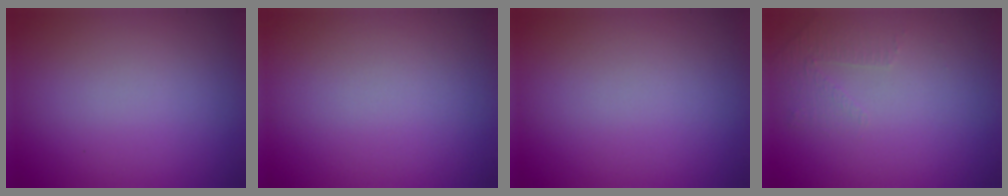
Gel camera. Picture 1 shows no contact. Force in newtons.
{"total": 0.0}
{"total": 0.0}
{"total": 1.1, "press": 0.6, "slide": 1.0}